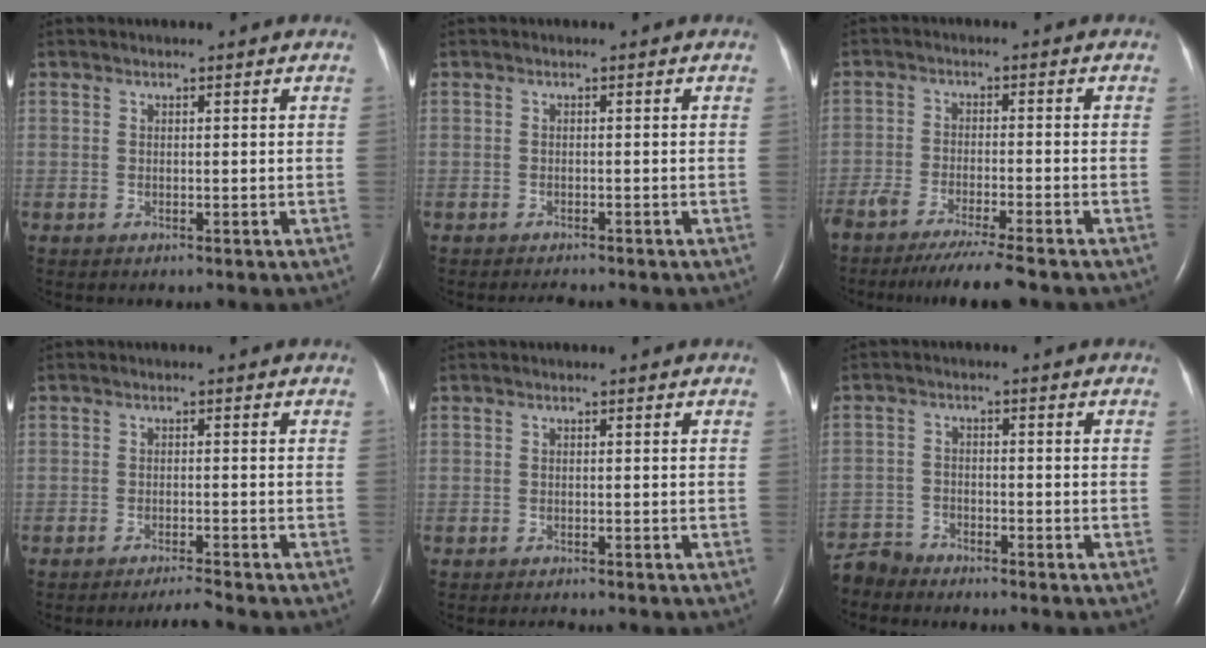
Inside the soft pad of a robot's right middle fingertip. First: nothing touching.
{"total": 1.9, "force": [-1.8, 0.4, 0.6], "torque": [-0.012, -0.006, -0.020]}
{"total": 9.8, "force": [-8.2, -0.1, 5.4], "torque": [-0.080, -0.027, -0.131]}
{"total": 2.4, "force": [-2.2, -0.8, 0.5], "torque": [-0.015, -0.012, -0.038]}
{"total": 0.8, "force": [-0.8, 0.0, 0.2], "torque": [-0.007, -0.004, -0.009]}
{"total": 5.2, "force": [-5.0, 1.1, -0.6], "torque": [0.014, -0.007, -0.102]}